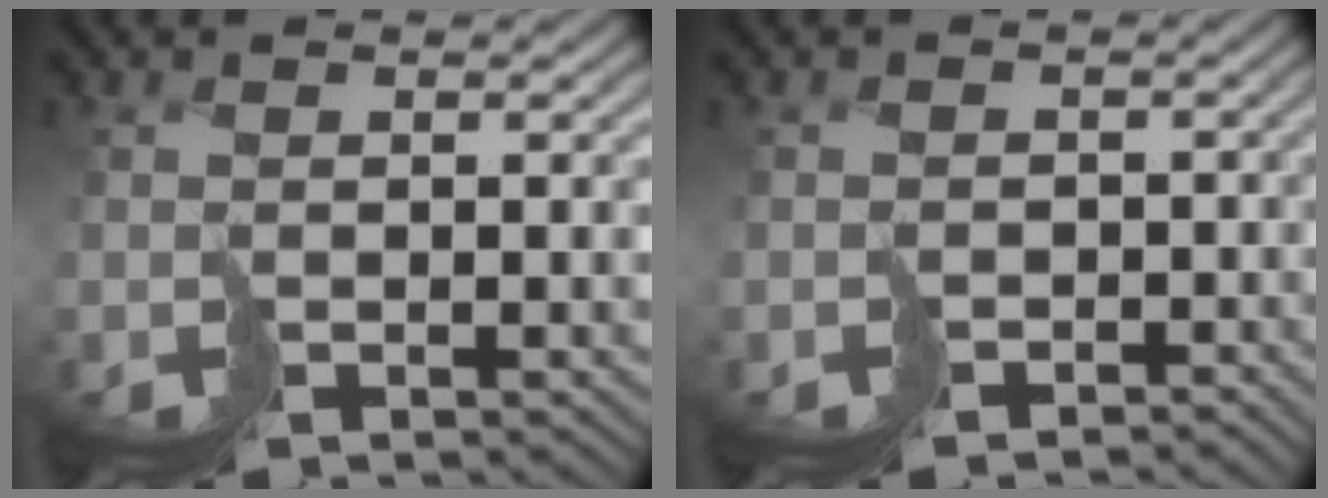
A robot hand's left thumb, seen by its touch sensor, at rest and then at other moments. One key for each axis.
{"total": 2.7, "fx": -1.8, "fy": 2.0, "fz": 0.4, "tx": 0.007, "ty": -0.008, "tz": -0.032}